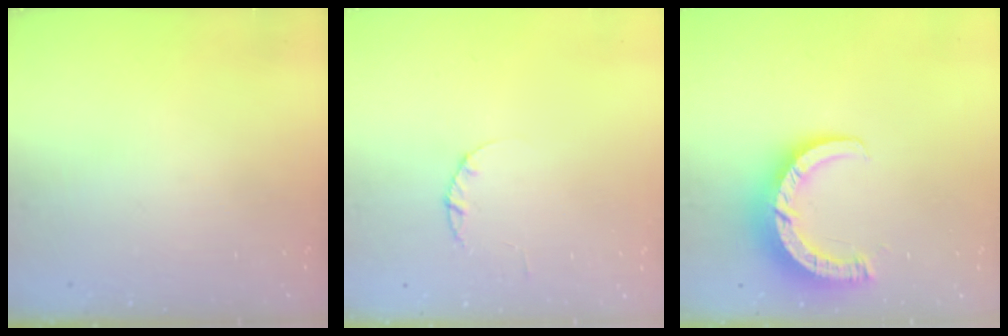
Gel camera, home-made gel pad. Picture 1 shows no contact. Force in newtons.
{"total": 1.7, "press": 1.7, "slide": 0.3}
{"total": 9.4, "press": 9.4, "slide": 1.0}